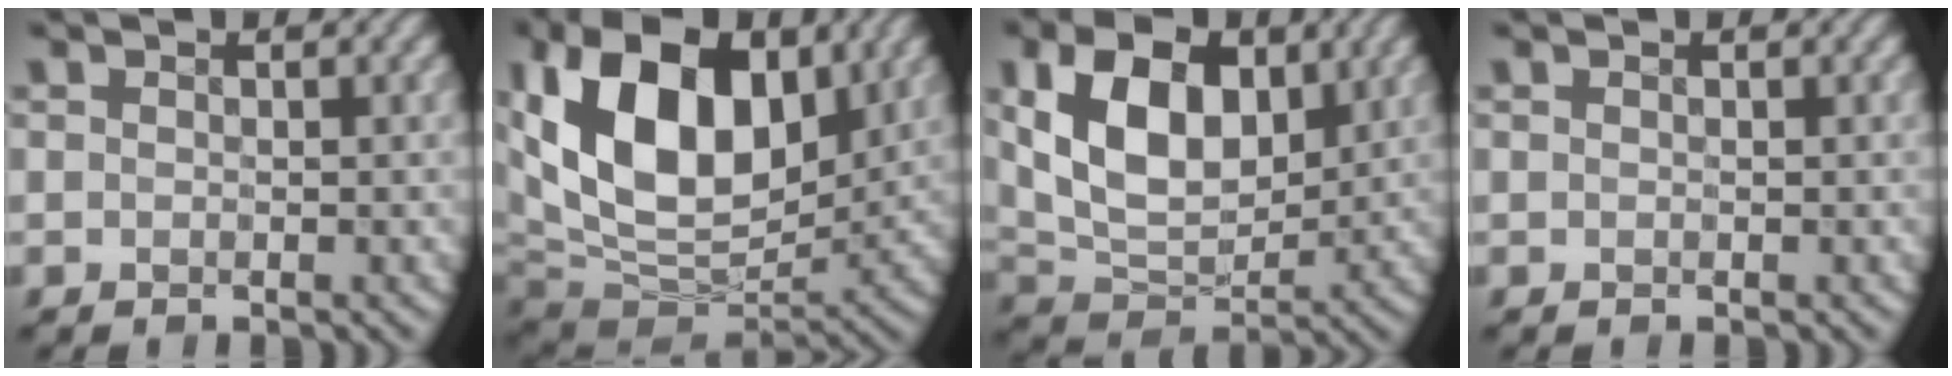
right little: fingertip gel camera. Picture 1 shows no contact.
{"total": 15.0, "force": [3.6, 9.6, 10.9], "torque": [-0.212, 0.013, 0.072]}
{"total": 9.7, "force": [2.2, 6.0, 7.3], "torque": [-0.150, 0.001, 0.040]}
{"total": 0.0}